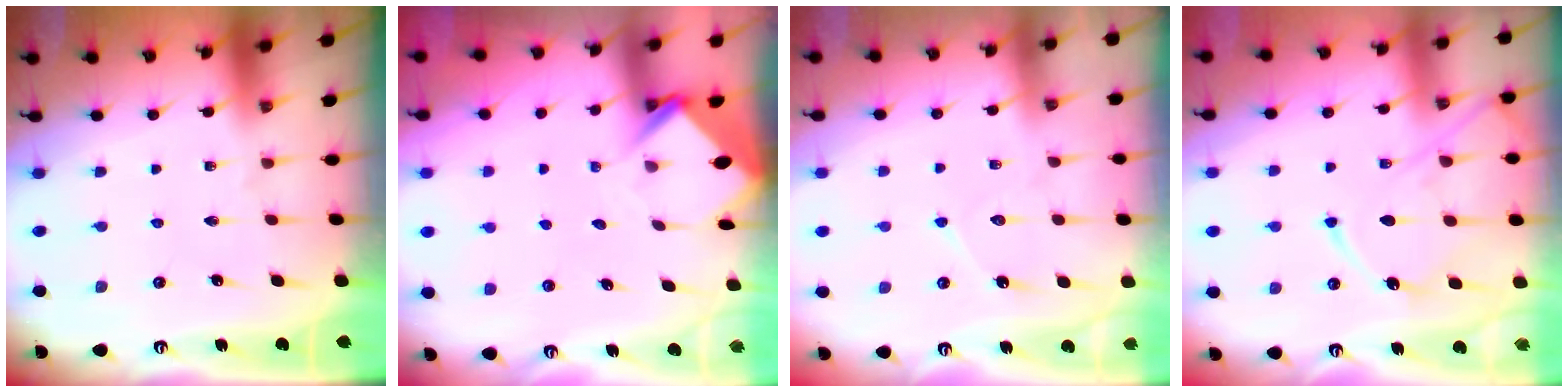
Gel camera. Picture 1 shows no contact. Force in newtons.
{"total": 3.8, "press": 3.8, "slide": 0.2}
{"total": 7.0, "press": 7.0, "slide": 0.4}
{"total": 12.5, "press": 12.5, "slide": 1.0}